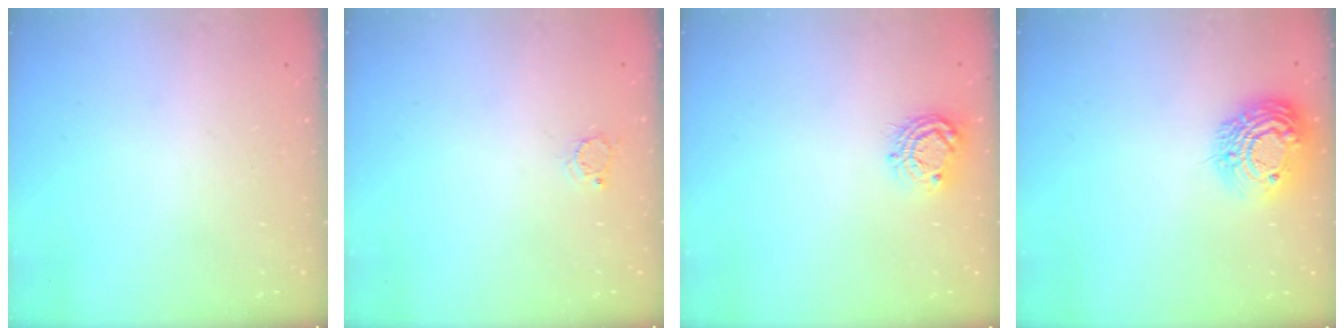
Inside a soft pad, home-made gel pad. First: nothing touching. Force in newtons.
{"total": 3.6, "press": 3.6, "slide": 0.1}
{"total": 8.5, "press": 8.5, "slide": 0.6}
{"total": 14.0, "press": 14.0, "slide": 1.0}